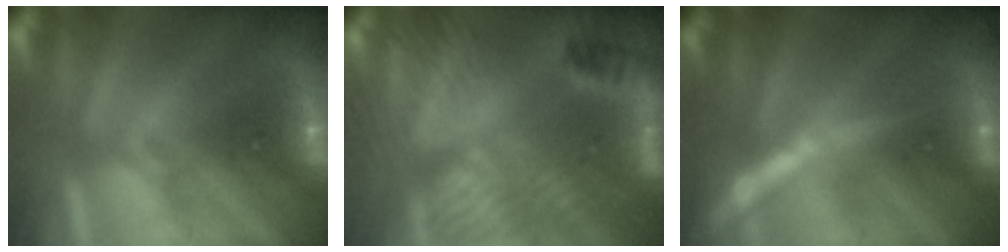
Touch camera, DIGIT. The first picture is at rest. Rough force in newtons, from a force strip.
{"total": 7.9}
{"total": 3.2}